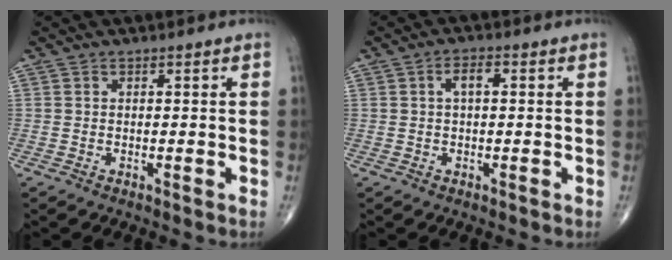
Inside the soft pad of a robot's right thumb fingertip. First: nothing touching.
{"total": 2.7, "force": [0.5, 1.2, 2.4], "torque": [-0.044, 0.008, 0.007]}